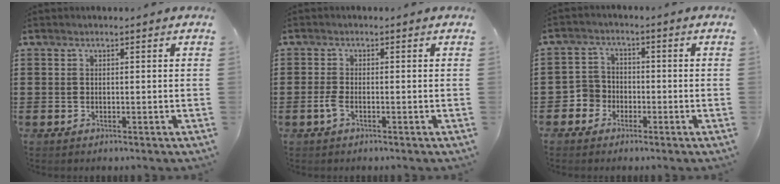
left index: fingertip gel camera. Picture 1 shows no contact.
{"total": 2.0, "force": [-0.9, 0.6, 1.7], "torque": [-0.045, -0.005, -0.020]}
{"total": 3.8, "force": [-2.2, 3.1, 0.5], "torque": [-0.037, 0.001, -0.053]}